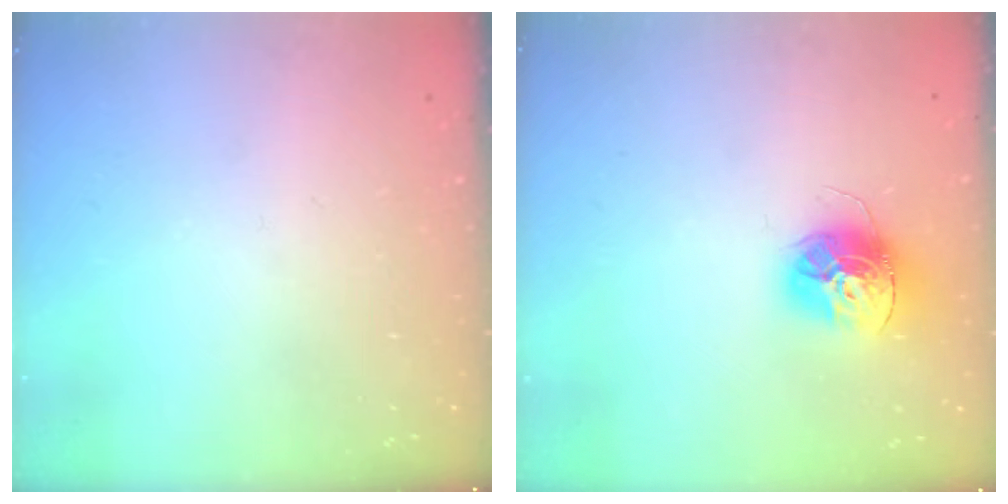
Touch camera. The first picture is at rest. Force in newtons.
{"total": 13.7, "press": 13.7, "slide": 1.2}